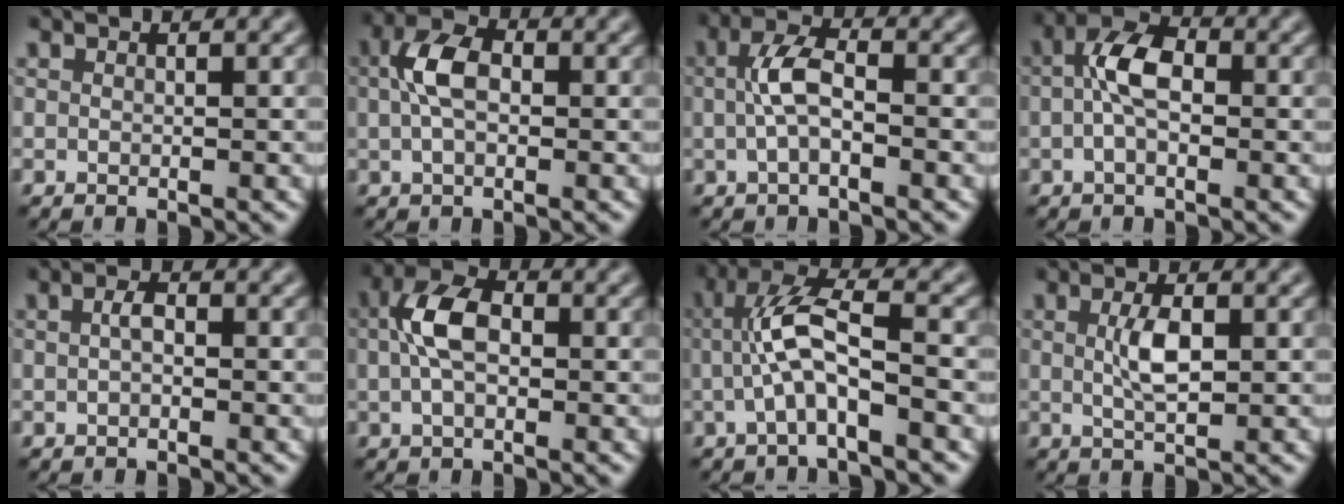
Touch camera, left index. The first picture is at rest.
{"total": 4.0, "force": [0.3, 2.4, 3.2], "torque": [-0.068, 0.010, -0.002]}
{"total": 3.4, "force": [-0.1, 1.3, 3.1], "torque": [-0.066, 0.011, -0.009]}
{"total": 4.2, "force": [-0.3, 2.1, 3.6], "torque": [-0.070, 0.015, -0.015]}
{"total": 1.3, "force": [0.1, 0.6, 1.1], "torque": [-0.023, 0.006, -0.001]}
{"total": 4.8, "force": [0.2, 2.8, 3.9], "torque": [-0.081, 0.012, -0.004]}
{"total": 4.9, "force": [-1.0, 1.1, 4.7], "torque": [-0.101, 0.020, -0.025]}
{"total": 2.9, "force": [0.4, 1.0, 2.7], "torque": [-0.061, 0.004, 0.008]}